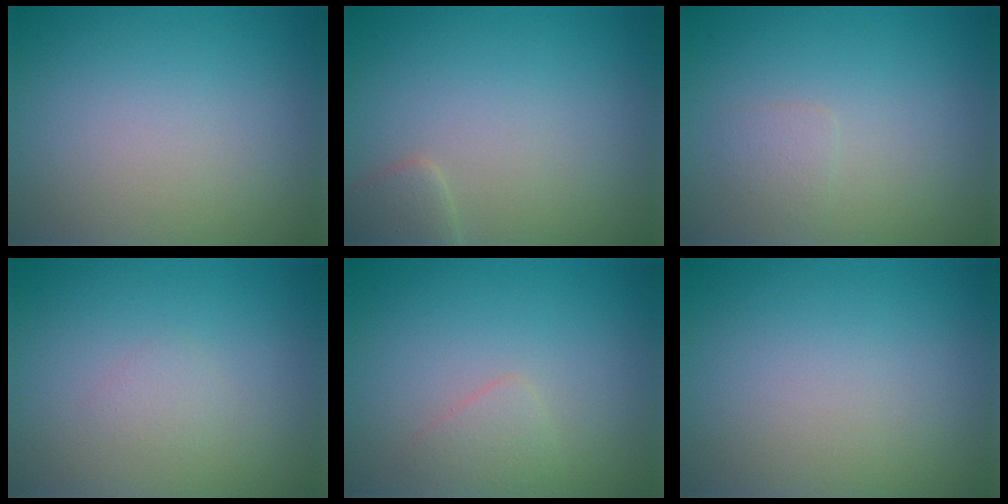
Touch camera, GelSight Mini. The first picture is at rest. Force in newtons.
{"total": 1.7, "press": 1.7, "slide": 0.1}
{"total": 1.1, "press": 1.1, "slide": 0.1}
{"total": 0.7, "press": 0.7, "slide": 0.0}
{"total": 1.4, "press": 1.4, "slide": 0.0}
{"total": 0.0}